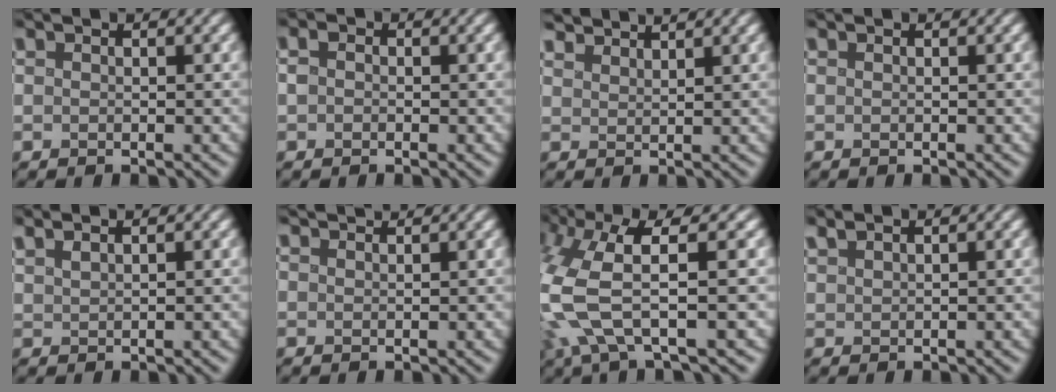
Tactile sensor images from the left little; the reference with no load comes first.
{"total": 1.1, "force": [0.0, 0.9, 0.7], "torque": [-0.013, 0.001, -0.005]}
{"total": 3.2, "force": [3.1, 0.3, 0.7], "torque": [-0.004, 0.004, 0.048]}
{"total": 0.0}
{"total": 2.2, "force": [1.7, 0.7, 1.2], "torque": [-0.010, 0.007, 0.020]}
{"total": 1.7, "force": [1.6, 0.2, 0.4], "torque": [-0.009, 0.002, 0.020]}
{"total": 8.5, "force": [-0.7, 2.4, 8.2], "torque": [-0.198, 0.005, -0.021]}
{"total": 1.2, "force": [1.1, 0.2, 0.5], "torque": [-0.010, 0.005, 0.024]}